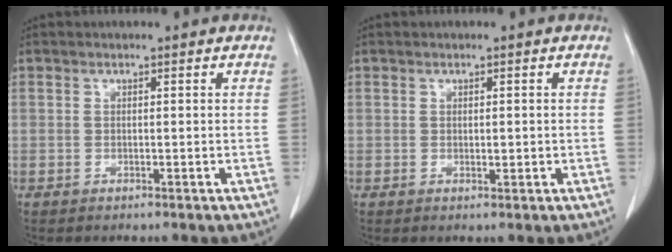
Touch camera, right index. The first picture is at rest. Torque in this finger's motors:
{"motor_torque": [-0.07, 0.03, 0.00, 0.01]}